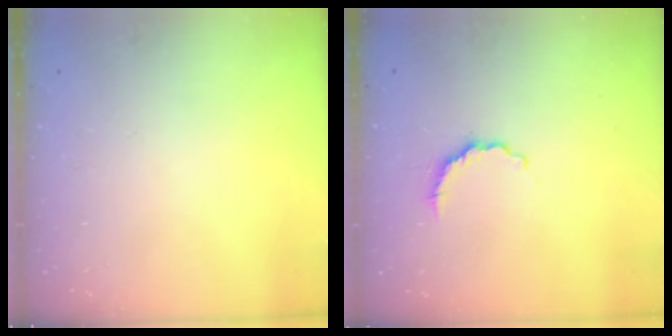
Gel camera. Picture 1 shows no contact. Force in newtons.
{"total": 4.1, "press": 4.0, "slide": 0.8}